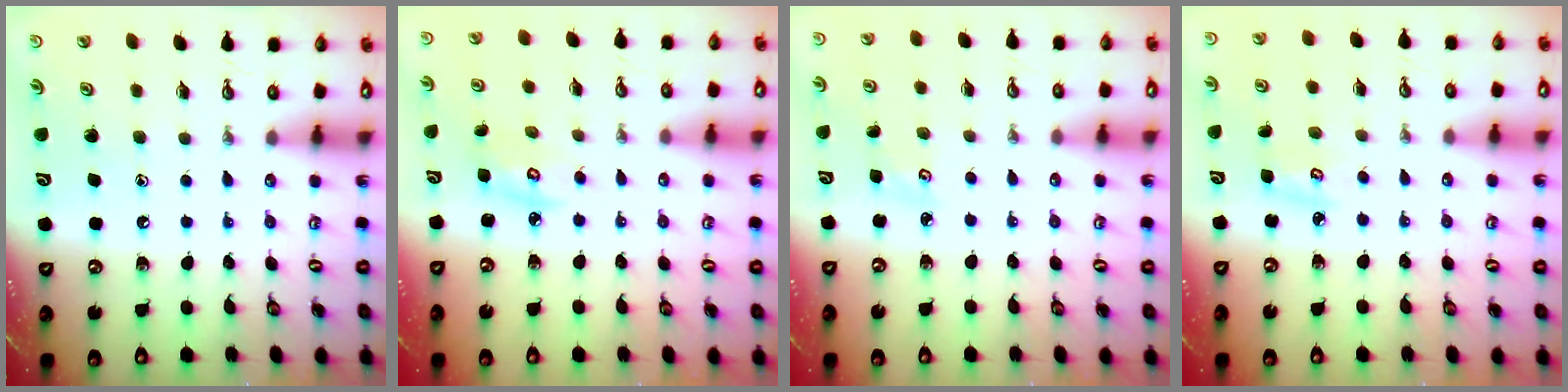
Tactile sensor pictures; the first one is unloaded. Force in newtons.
{"total": 3.5, "press": 3.5, "slide": 0.2}
{"total": 2.7, "press": 2.7, "slide": 0.3}
{"total": 3.4, "press": 3.4, "slide": 0.4}